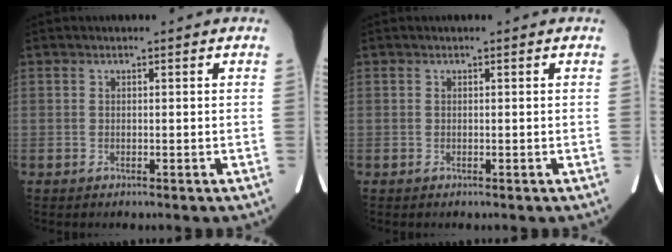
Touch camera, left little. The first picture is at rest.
{"total": 0.0}